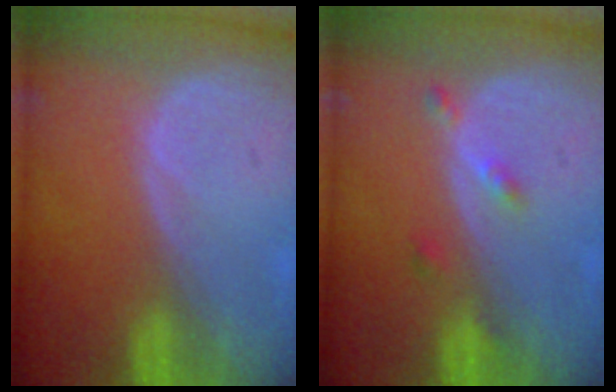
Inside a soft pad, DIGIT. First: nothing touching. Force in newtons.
{"total": 2.7, "press": 2.3, "slide": 1.5}